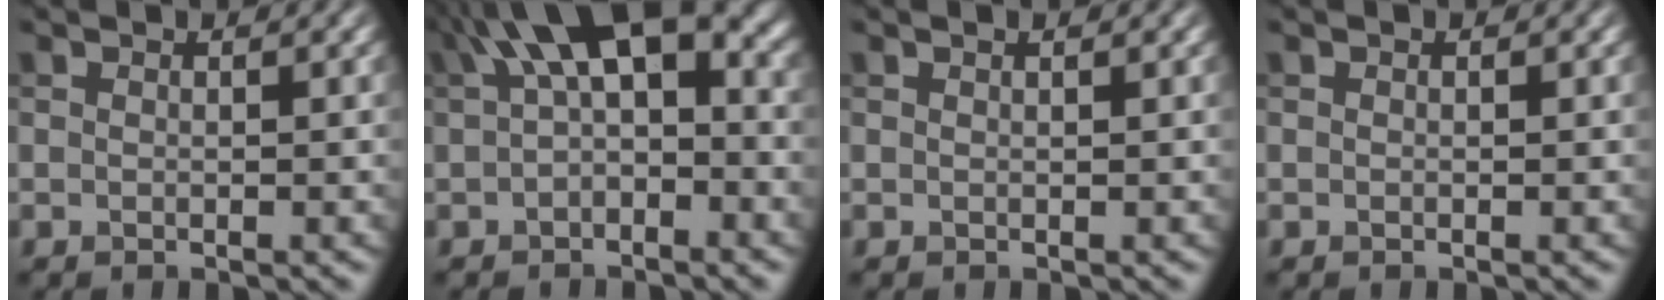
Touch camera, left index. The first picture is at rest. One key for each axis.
{"total": 8.7, "fx": 2.0, "fy": 4.1, "fz": 7.5, "tx": -0.110, "ty": 0.029, "tz": 0.016}
{"total": 0.6, "fx": 0.4, "fy": 0.1, "fz": 0.5, "tx": -0.005, "ty": 0.003, "tz": 0.004}
{"total": 0.0}